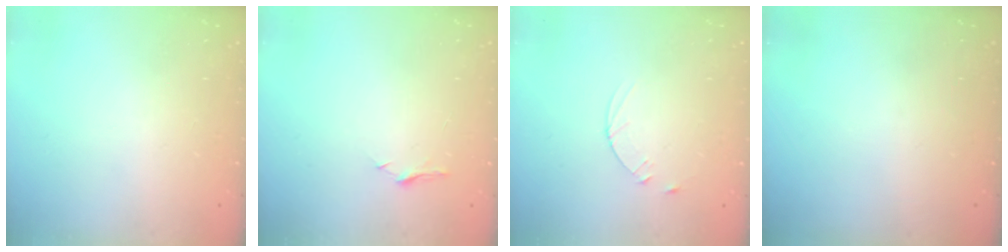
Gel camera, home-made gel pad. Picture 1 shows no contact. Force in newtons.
{"total": 5.0, "press": 5.0, "slide": 0.6}
{"total": 3.6, "press": 3.6, "slide": 0.5}
{"total": 0.0}